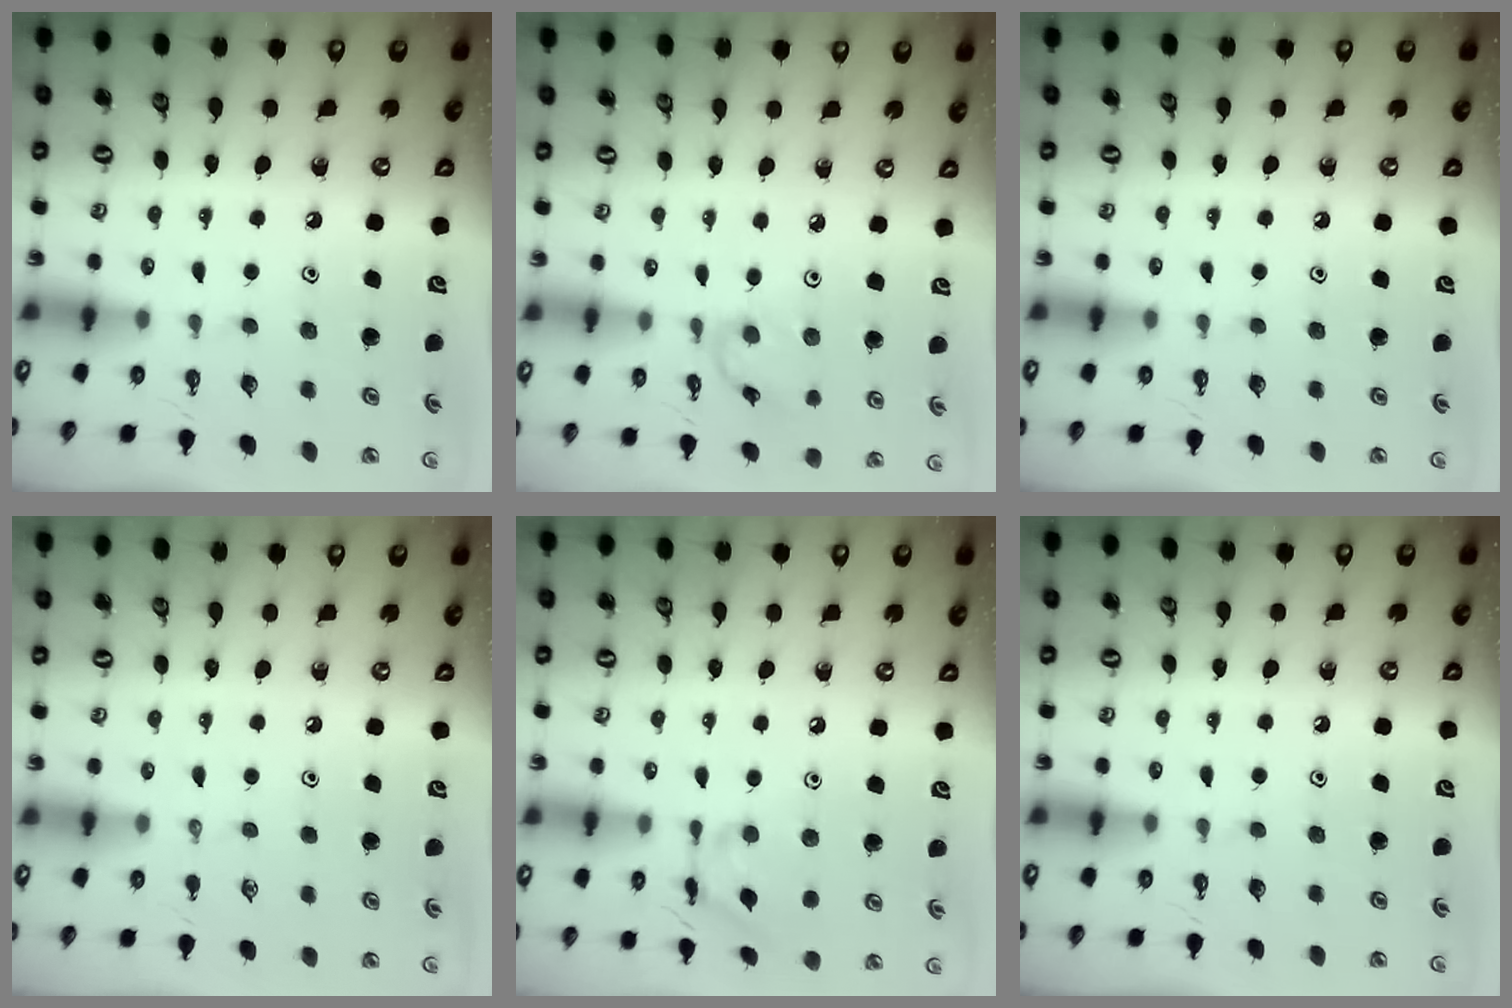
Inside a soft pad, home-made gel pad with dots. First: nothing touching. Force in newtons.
{"total": 3.7, "press": 3.7, "slide": 0.3}
{"total": 0.0}
{"total": 0.0}
{"total": 10.3, "press": 10.3, "slide": 0.6}
{"total": 0.0}